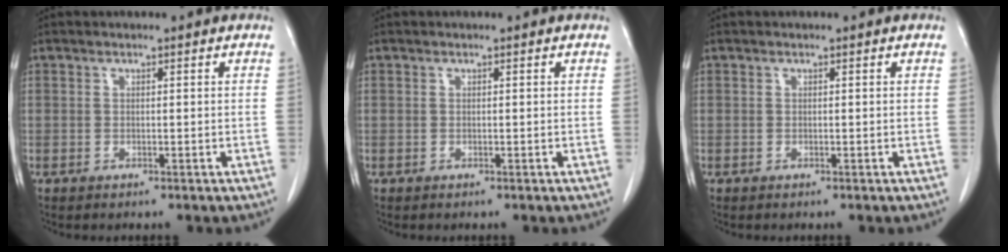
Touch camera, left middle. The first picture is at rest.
{"total": 0.0}
{"total": 0.0}